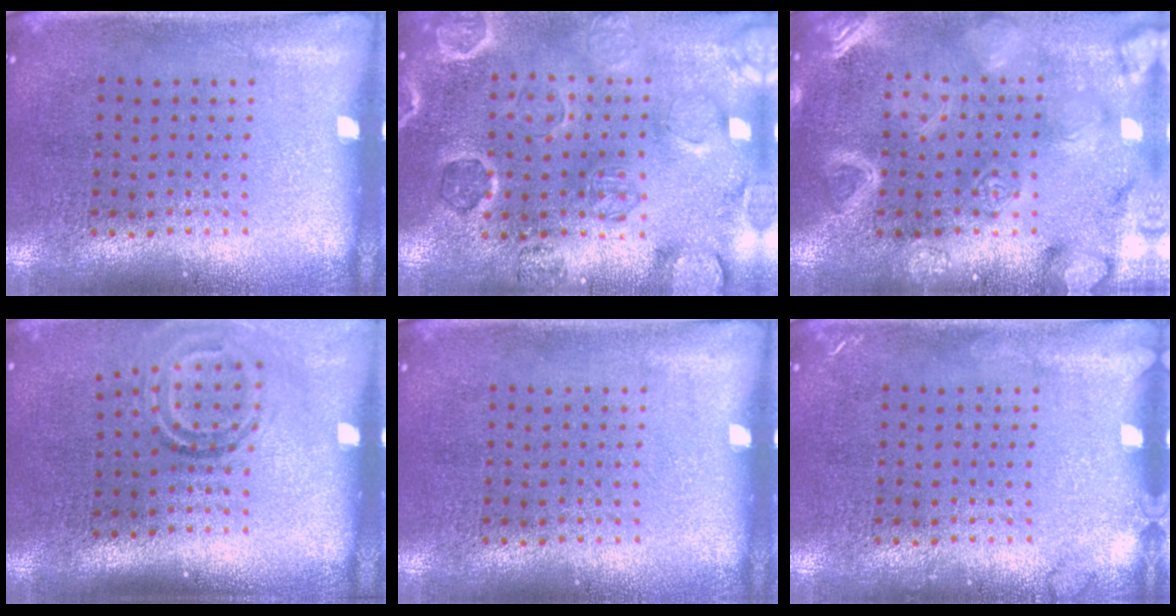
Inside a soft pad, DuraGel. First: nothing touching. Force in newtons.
{"total": 1.4, "press": 1.4, "slide": 0.2}
{"total": 5.8, "press": 5.7, "slide": 0.8}
{"total": 1.9, "press": 1.2, "slide": 1.4}
{"total": 0.0}
{"total": 0.8, "press": 0.8, "slide": 0.1}